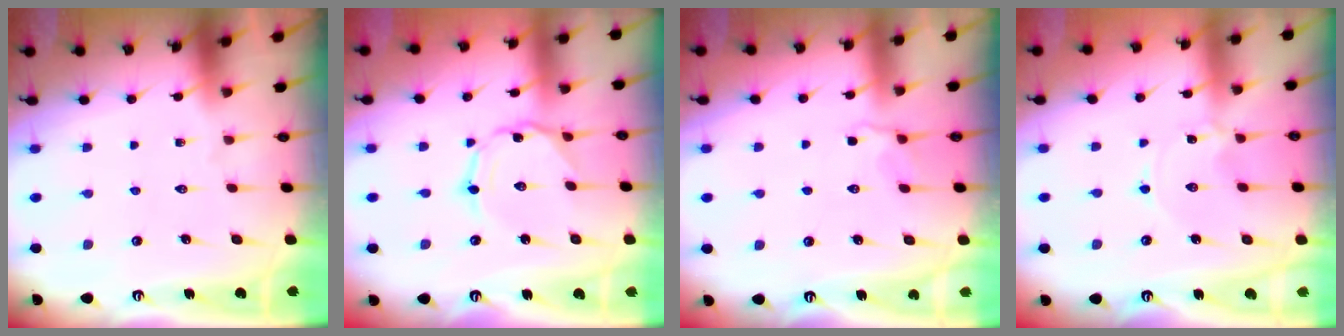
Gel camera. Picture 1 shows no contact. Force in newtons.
{"total": 1.1, "press": 1.0, "slide": 0.2}
{"total": 3.3, "press": 2.8, "slide": 1.8}
{"total": 0.0}